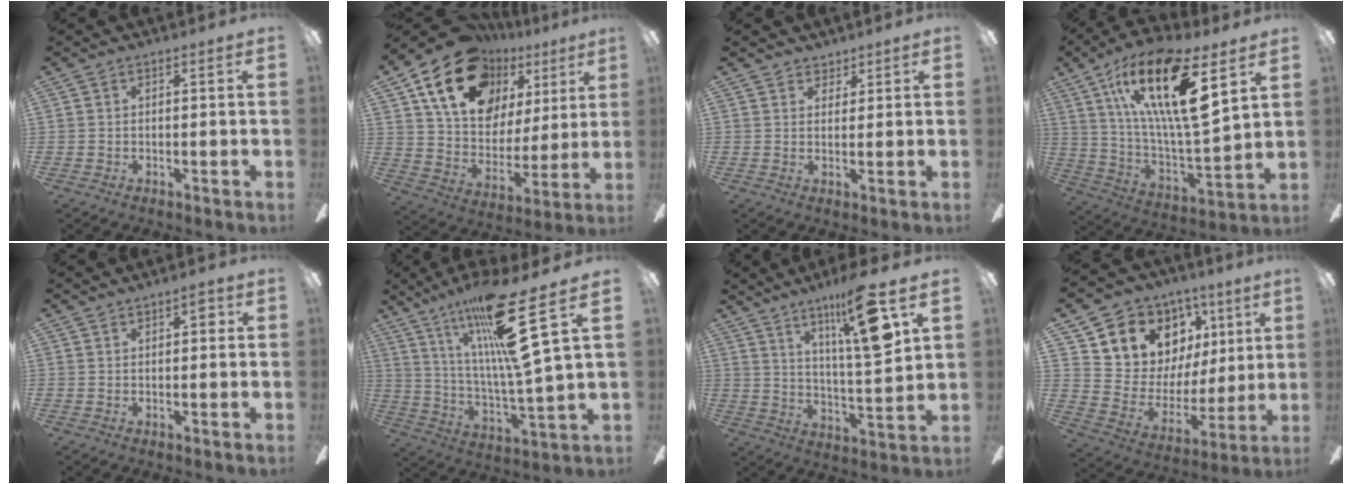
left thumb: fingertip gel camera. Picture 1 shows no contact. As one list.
[{"total": 20.4, "force": [12.5, 12.9, 9.7], "torque": [-0.175, -0.062, 0.230]}, {"total": 2.5, "force": [2.1, 1.4, 0.0], "torque": [0.012, -0.010, 0.037]}, {"total": 23.3, "force": [12.0, 6.1, 18.9], "torque": [-0.347, -0.060, 0.191]}, {"total": 2.4, "force": [0.9, 1.1, 2.0], "torque": [-0.016, -0.003, 0.009]}, {"total": 23.6, "force": [13.7, 3.4, 18.9], "torque": [-0.342, -0.073, 0.206]}, {"total": 17.7, "force": [10.0, 3.2, 14.3], "torque": [-0.234, -0.039, 0.148]}, {"total": 12.0, "force": [7.4, 8.9, 3.3], "torque": [-0.079, -0.056, 0.145]}]